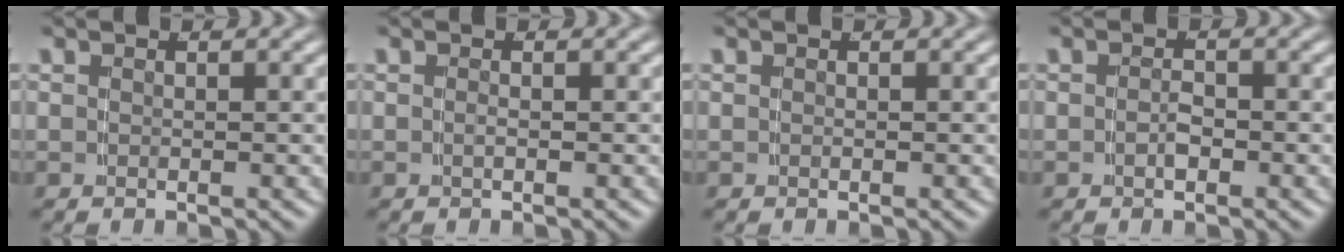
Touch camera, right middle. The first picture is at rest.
{"total": 0.6, "force": [-0.3, -0.5, 0.3], "torque": [-0.006, -0.001, -0.003]}
{"total": 0.0}
{"total": 1.3, "force": [-0.7, 0.5, 0.9], "torque": [-0.019, -0.005, -0.011]}